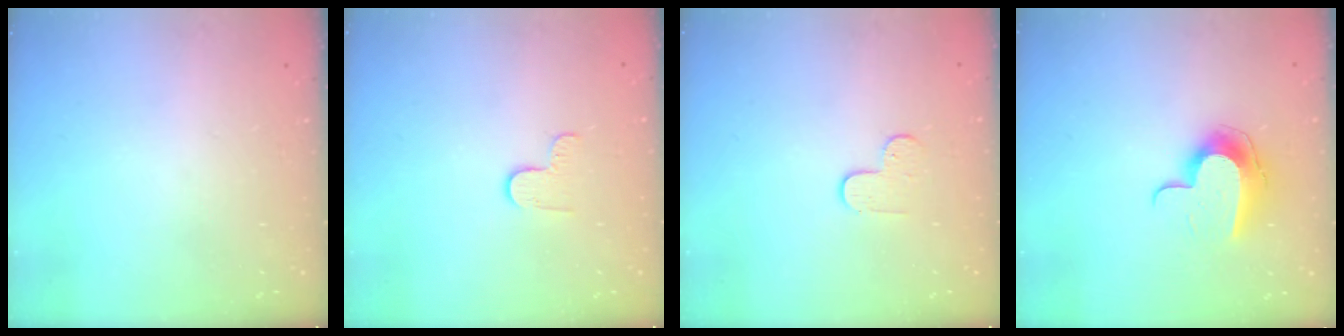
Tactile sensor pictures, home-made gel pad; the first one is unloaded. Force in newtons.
{"total": 3.8, "press": 3.8, "slide": 0.5}
{"total": 5.1, "press": 5.0, "slide": 0.5}
{"total": 11.2, "press": 11.2, "slide": 0.7}